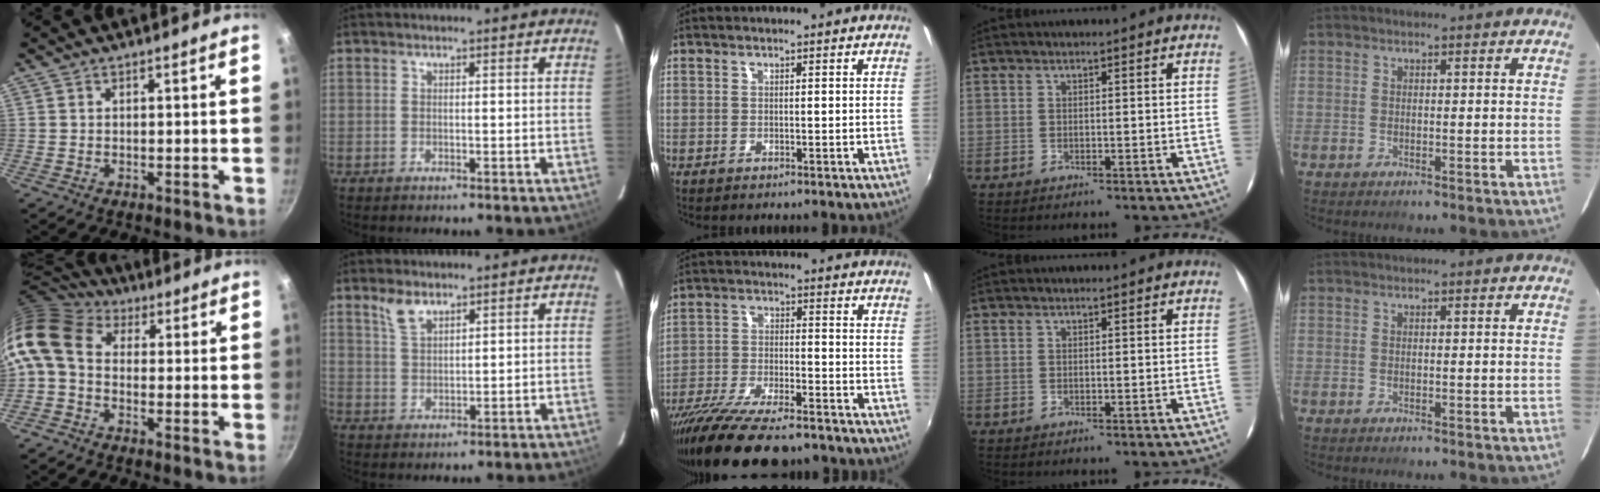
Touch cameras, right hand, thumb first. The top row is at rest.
{"thumb": {"total": 12.0, "force": [0.6, 8.8, 8.2], "torque": [-0.174, 0.031, -0.009]}, "index": {"total": 4.1, "force": [3.0, 1.7, 2.2], "torque": [-0.042, 0.002, 0.062]}, "middle": {"total": 19.6, "force": [-16.2, 4.5, 10.1], "torque": [-0.202, -0.046, -0.268]}}